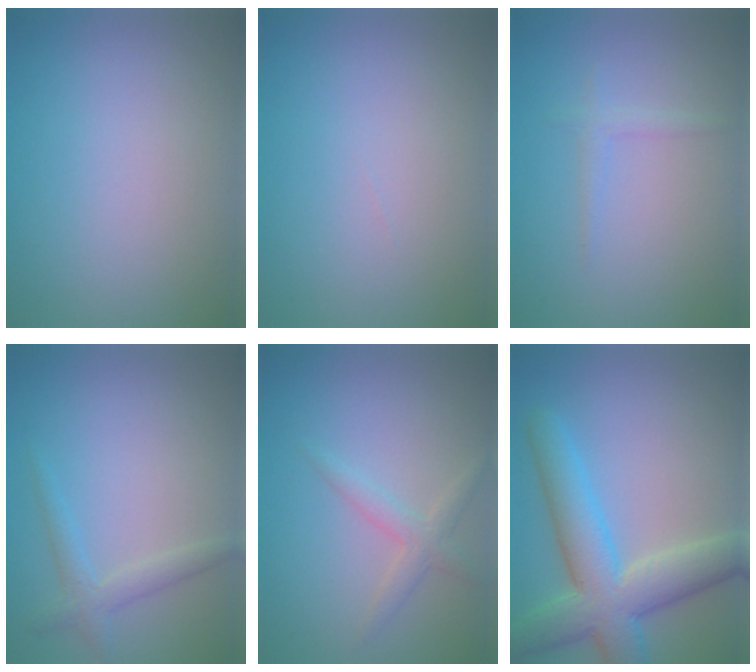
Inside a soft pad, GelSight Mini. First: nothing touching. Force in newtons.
{"total": 0.0}
{"total": 1.0, "press": 1.0, "slide": 0.1}
{"total": 2.0, "press": 2.0, "slide": 0.1}
{"total": 2.0, "press": 2.0, "slide": 0.0}
{"total": 8.0, "press": 8.0, "slide": 0.4}